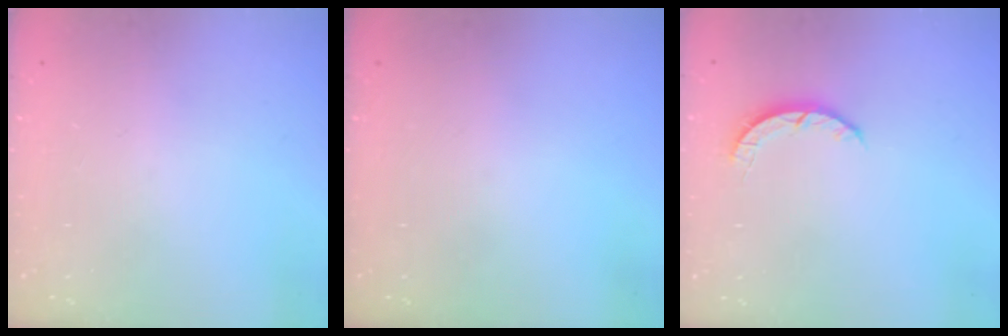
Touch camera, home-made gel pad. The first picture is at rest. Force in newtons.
{"total": 0.0}
{"total": 2.7, "press": 2.7, "slide": 0.4}